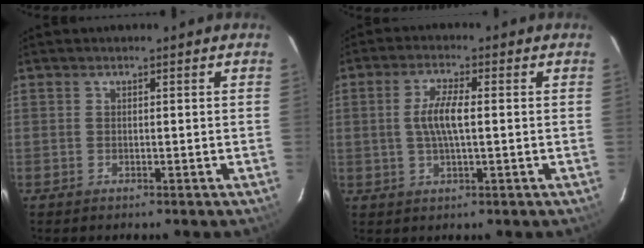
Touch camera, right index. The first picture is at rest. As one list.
[{"total": 5.8, "force": [0.2, 1.5, 5.6], "torque": [-0.108, 0.003, 0.007]}]